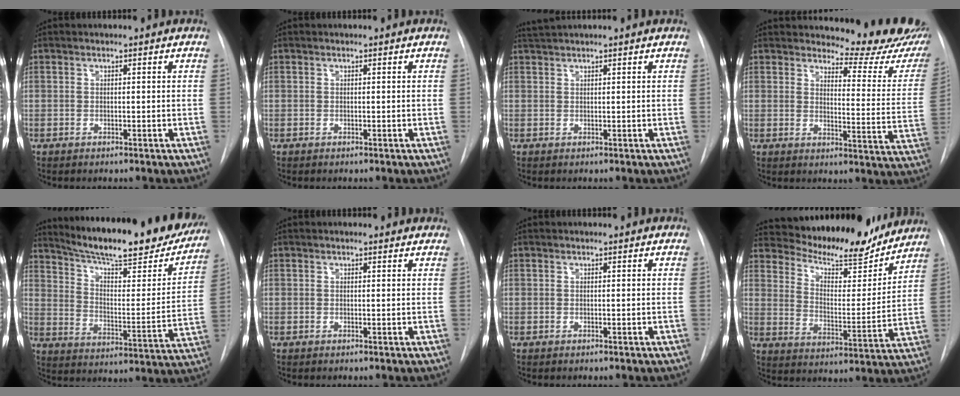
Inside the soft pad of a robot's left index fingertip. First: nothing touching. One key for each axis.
{"total": 0.0}
{"total": 2.4, "fx": 2.3, "fy": -0.4, "fz": 0.6, "tx": -0.006, "ty": 0.023, "tz": 0.046}
{"total": 15.6, "fx": 14.9, "fy": 2.5, "fz": 3.9, "tx": -0.026, "ty": -0.099, "tz": 0.153}
{"total": 26.9, "fx": 23.1, "fy": 4.6, "fz": 13.0, "tx": -0.194, "ty": -0.051, "tz": 0.309}
{"total": 0.9, "fx": 0.8, "fy": 0.4, "fz": 0.0, "tx": -0.004, "ty": 0.000, "tz": 0.003}
{"total": 0.0}
{"total": 17.6, "fx": 16.5, "fy": 3.3, "fz": 5.3, "tx": -0.079, "ty": -0.021, "tz": 0.241}